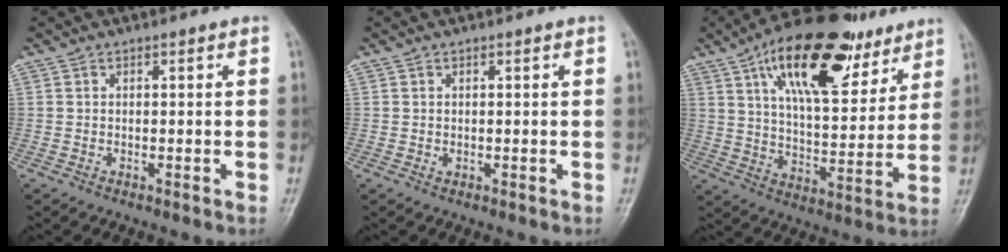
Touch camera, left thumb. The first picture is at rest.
{"total": 0.6, "force": [0.2, 0.4, 0.4], "torque": [-0.005, -0.001, 0.004]}
{"total": 23.4, "force": [12.9, 10.3, 16.5], "torque": [-0.224, -0.033, 0.211]}